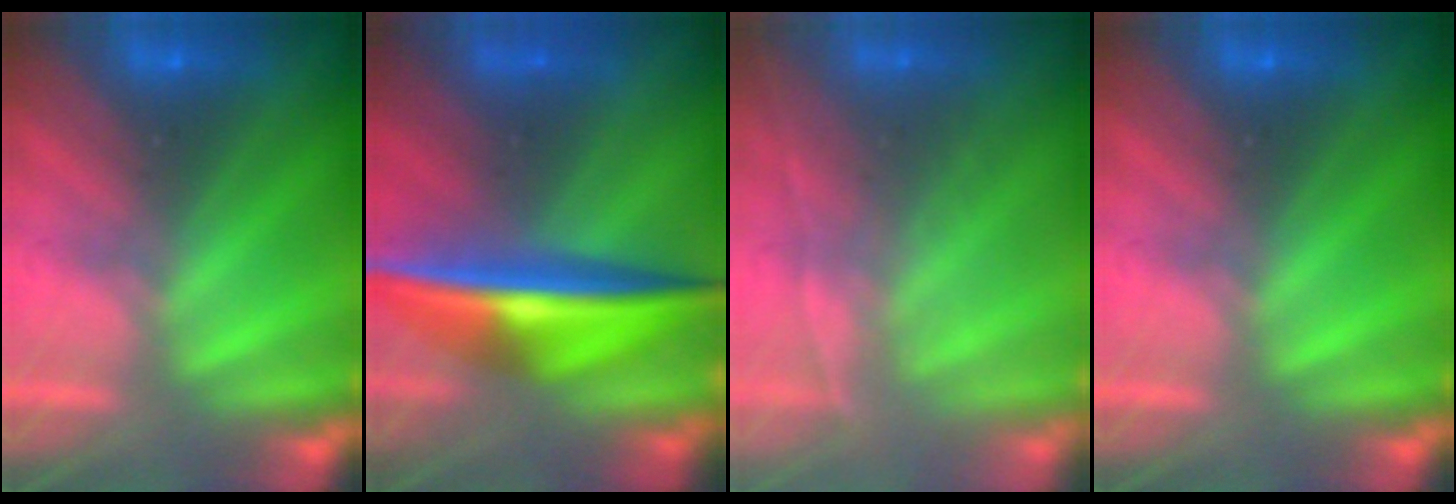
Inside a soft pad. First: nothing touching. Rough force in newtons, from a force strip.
{"total": 7.7}
{"total": 2.0}
{"total": 0.0}